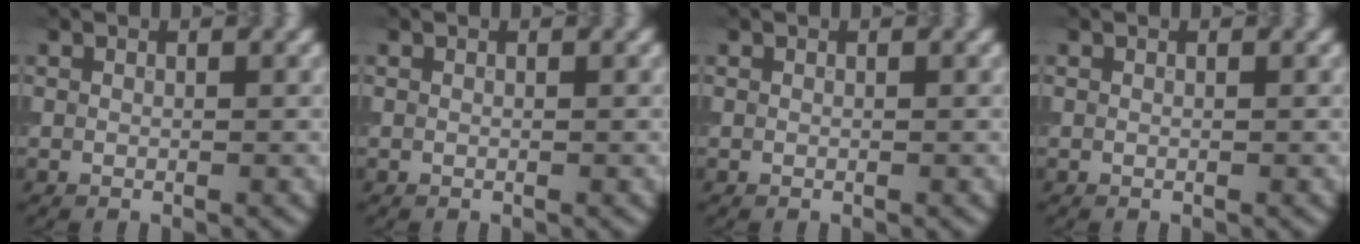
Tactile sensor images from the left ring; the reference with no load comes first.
{"total": 0.0}
{"total": 0.0}
{"total": 0.0}